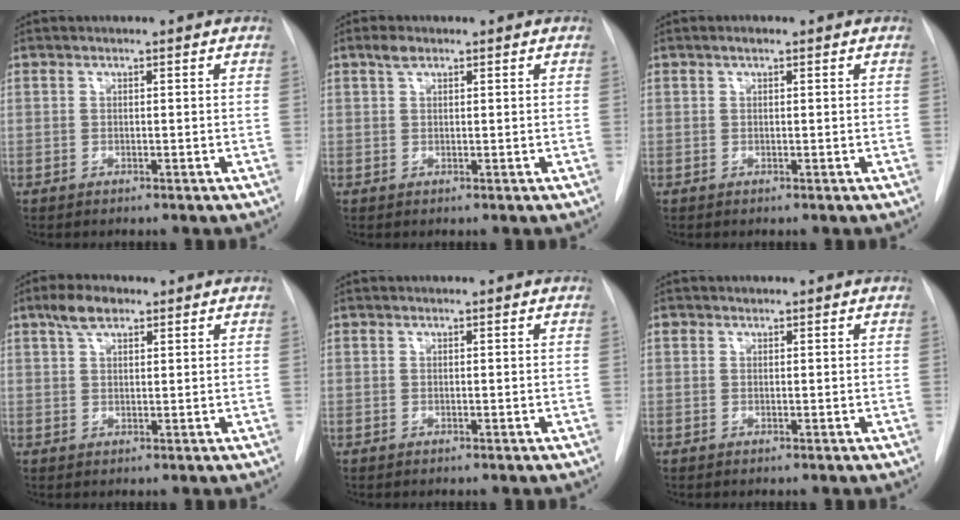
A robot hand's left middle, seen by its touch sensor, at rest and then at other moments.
{"total": 1.6, "force": [1.0, 0.7, 0.9], "torque": [-0.020, 0.008, 0.019]}
{"total": 0.7, "force": [0.5, 0.2, 0.5], "torque": [-0.010, 0.004, 0.007]}
{"total": 4.0, "force": [2.6, 1.7, 2.5], "torque": [-0.053, 0.011, 0.049]}
{"total": 0.0}
{"total": 0.6, "force": [0.4, 0.4, 0.1], "torque": [-0.001, 0.007, 0.007]}